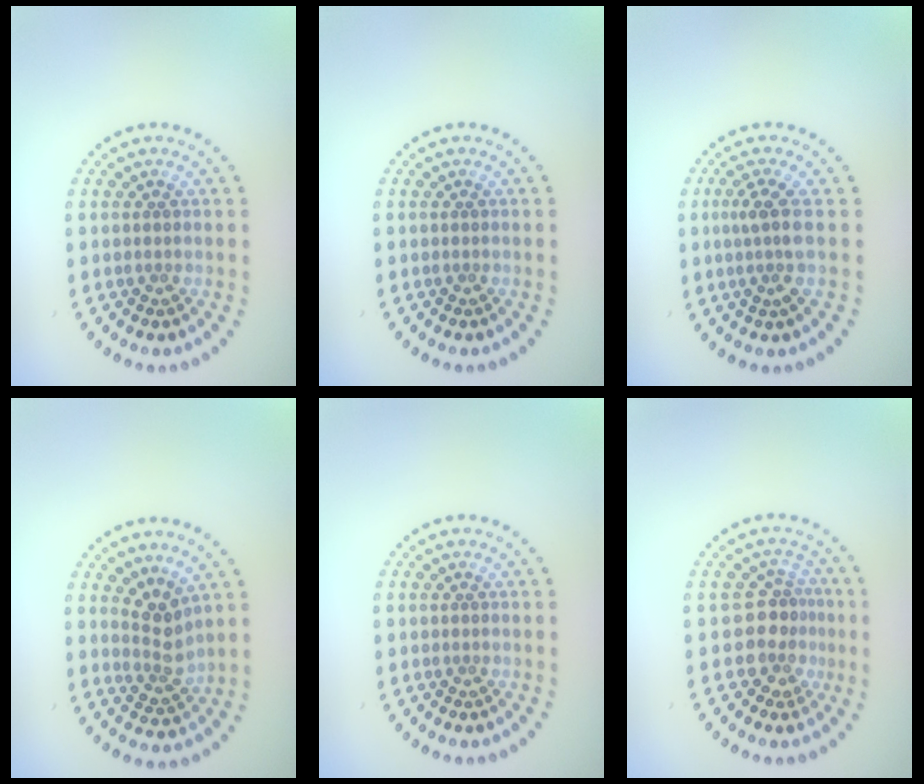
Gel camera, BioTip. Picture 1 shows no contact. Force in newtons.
{"total": 0.0}
{"total": 2.4, "press": 1.8, "slide": 1.6}
{"total": 2.7, "press": 2.0, "slide": 1.8}
{"total": 0.0}
{"total": 3.1, "press": 2.2, "slide": 2.1}